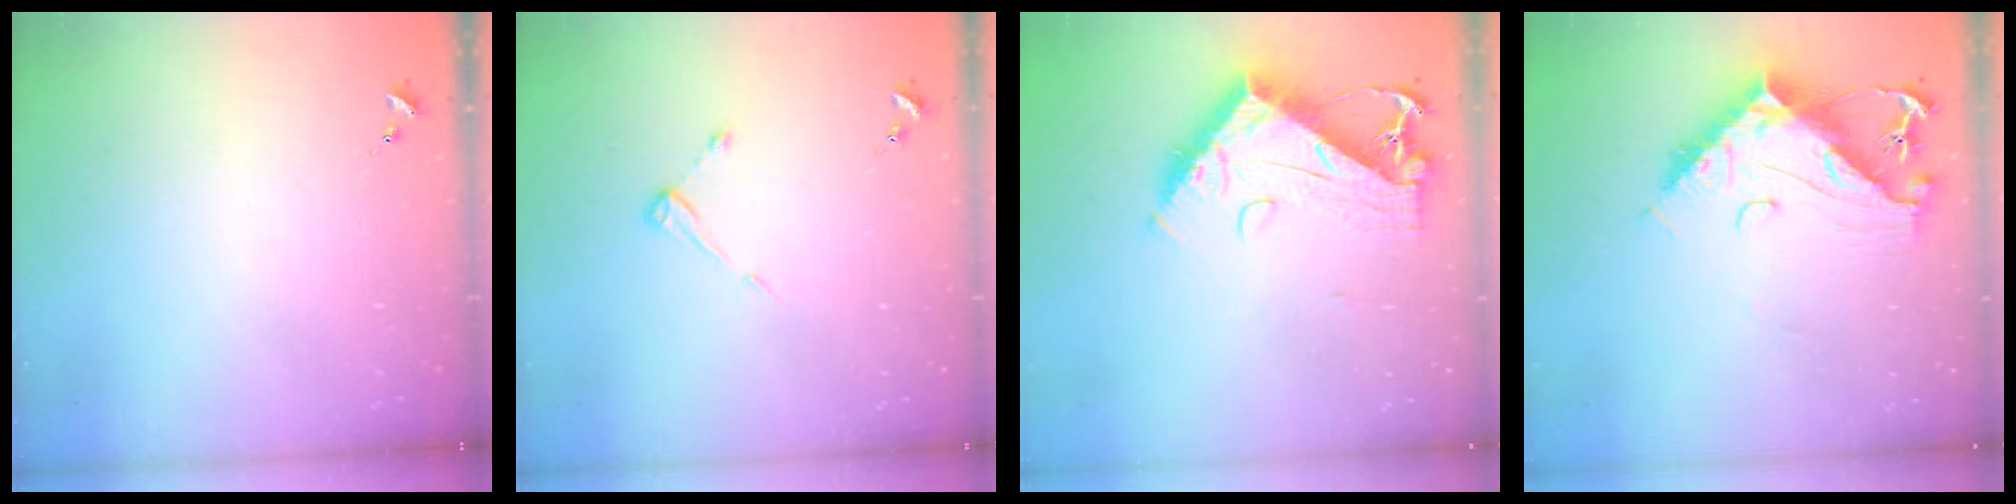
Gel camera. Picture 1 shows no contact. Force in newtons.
{"total": 4.7, "press": 4.7, "slide": 0.4}
{"total": 12.0, "press": 11.9, "slide": 1.4}
{"total": 14.6, "press": 14.5, "slide": 1.5}